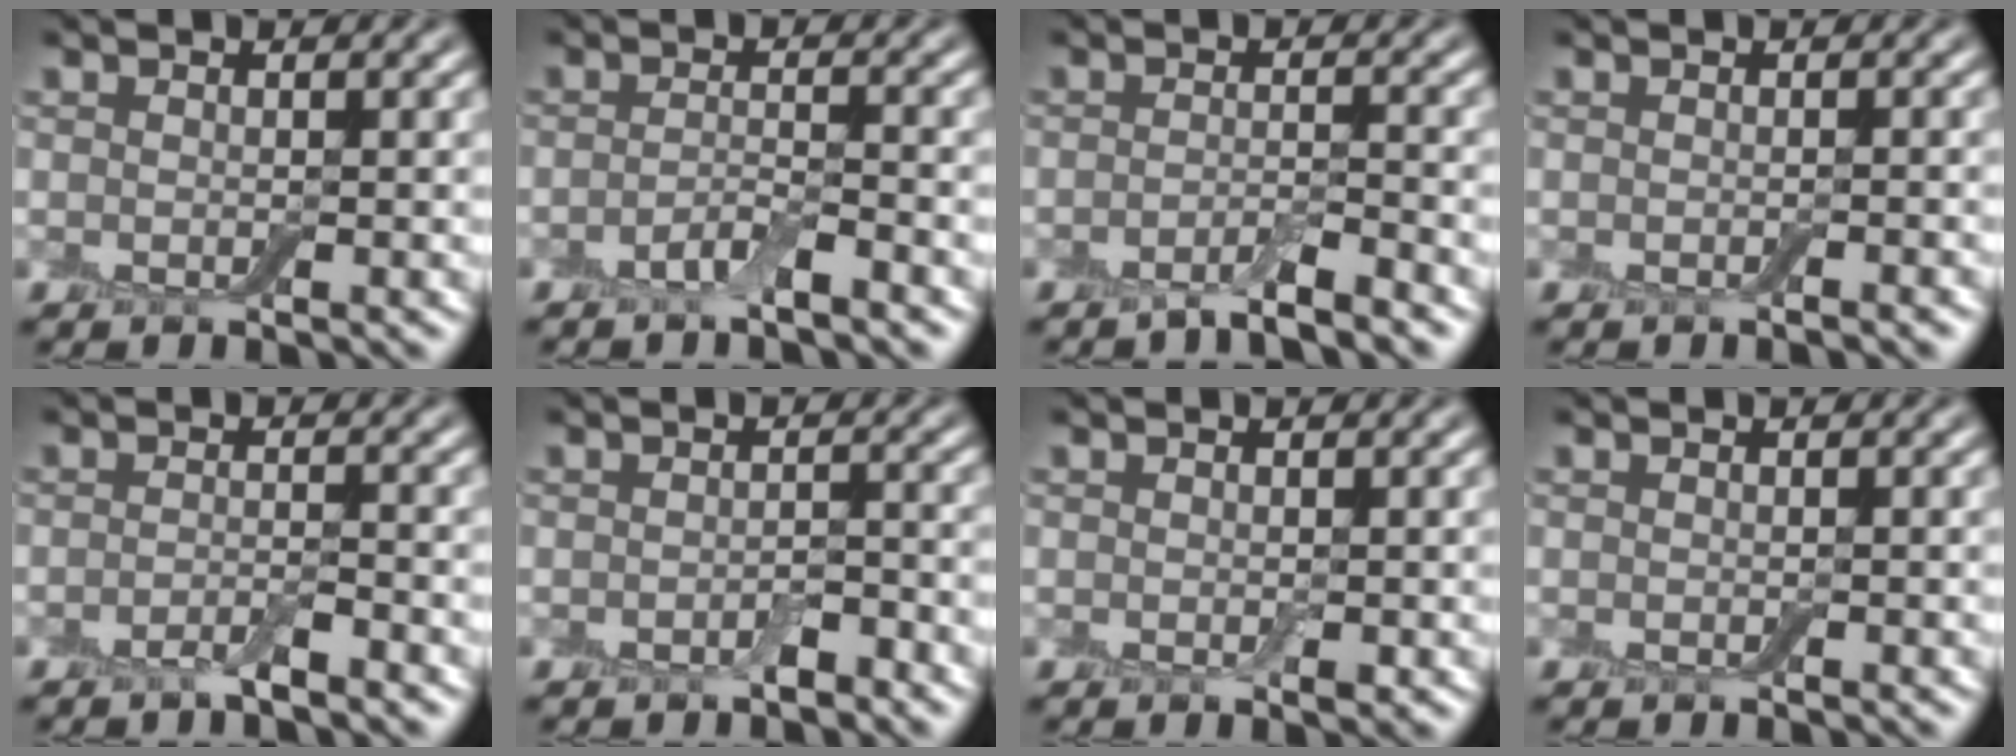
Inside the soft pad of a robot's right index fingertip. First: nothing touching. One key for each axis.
{"total": 2.1, "fx": -1.4, "fy": 0.4, "fz": 1.6, "tx": -0.030, "ty": 0.005, "tz": -0.031}
{"total": 2.3, "fx": -1.7, "fy": 0.2, "fz": 1.4, "tx": -0.019, "ty": 0.002, "tz": -0.039}
{"total": 0.8, "fx": -0.5, "fy": 0.1, "fz": 0.6, "tx": -0.004, "ty": 0.002, "tz": -0.010}
{"total": 1.7, "fx": -1.2, "fy": 0.3, "fz": 1.2, "tx": -0.021, "ty": 0.001, "tz": -0.026}
{"total": 1.4, "fx": -0.8, "fy": 0.6, "fz": 0.9, "tx": -0.016, "ty": 0.001, "tz": -0.015}
{"total": 0.7, "fx": 0.0, "fy": 0.3, "fz": 0.6, "tx": -0.008, "ty": -0.002, "tz": -0.001}
{"total": 0.0}